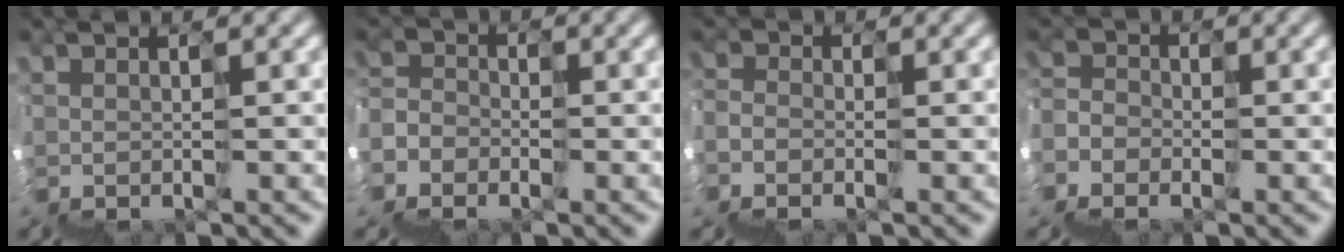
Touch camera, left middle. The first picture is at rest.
{"total": 6.7, "force": [-5.6, 3.2, -1.7], "torque": [0.032, -0.016, -0.091]}
{"total": 3.6, "force": [-3.3, 1.4, -0.2], "torque": [0.010, -0.010, -0.054]}
{"total": 6.1, "force": [-5.3, 2.8, -1.5], "torque": [0.032, -0.012, -0.080]}